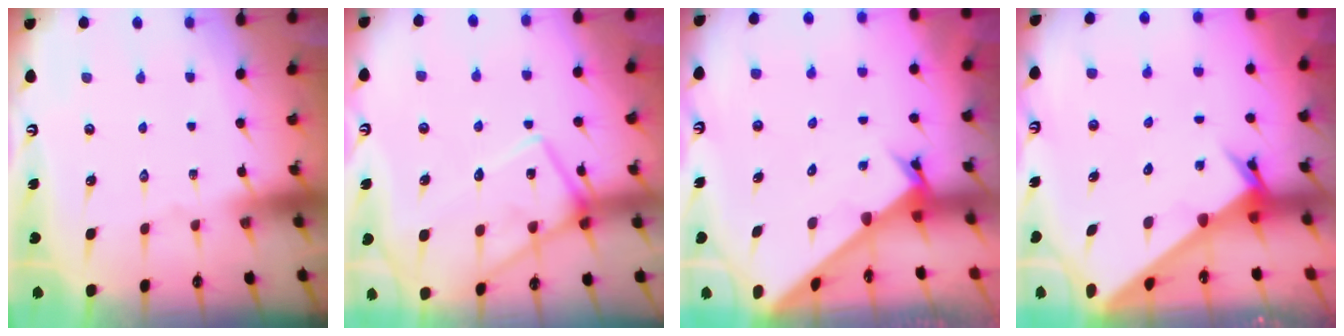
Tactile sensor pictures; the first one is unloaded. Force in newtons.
{"total": 12.9, "press": 12.9, "slide": 1.0}
{"total": 2.6, "press": 2.6, "slide": 0.3}
{"total": 2.4, "press": 2.4, "slide": 0.2}